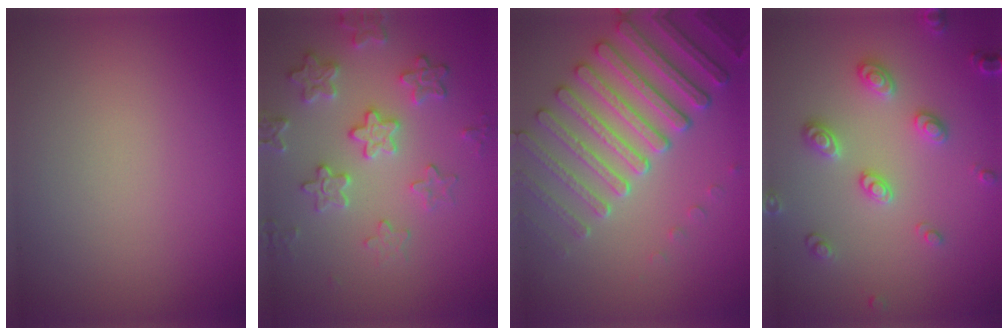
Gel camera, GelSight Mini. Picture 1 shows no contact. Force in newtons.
{"total": 4.5, "press": 3.9, "slide": 2.3}
{"total": 6.3, "press": 5.5, "slide": 3.1}
{"total": 2.8, "press": 2.7, "slide": 0.8}